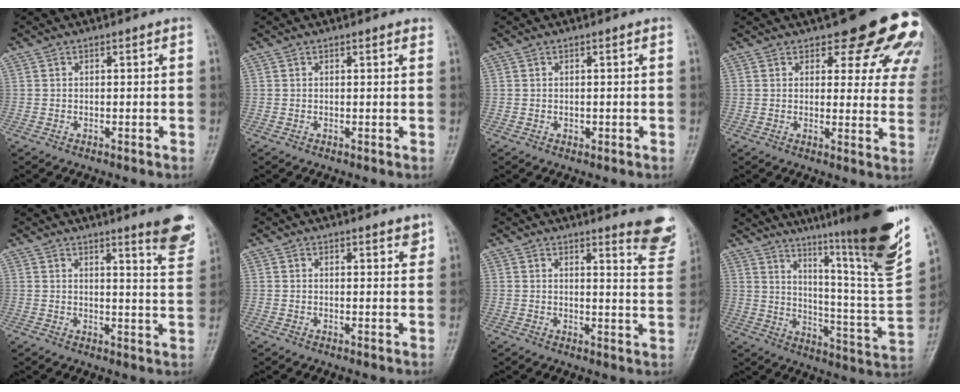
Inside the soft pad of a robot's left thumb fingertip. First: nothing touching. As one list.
[{"total": 1.5, "force": [1.1, 0.4, 0.8], "torque": [-0.006, 0.001, 0.011]}, {"total": 0.7, "force": [0.0, 0.5, 0.4], "torque": [-0.003, 0.000, 0.000]}, {"total": 16.8, "force": [11.5, 6.5, 10.3], "torque": [-0.075, -0.055, 0.123]}, {"total": 8.5, "force": [6.0, 0.9, 6.0], "torque": [-0.058, -0.043, 0.068]}, {"total": 2.5, "force": [1.9, 0.8, 1.4], "torque": [-0.009, -0.011, 0.023]}, {"total": 8.0, "force": [6.7, 1.1, 4.2], "torque": [-0.029, -0.056, 0.067]}, {"total": 29.6, "force": [19.3, 2.6, 22.3], "torque": [-0.302, -0.107, 0.280]}]